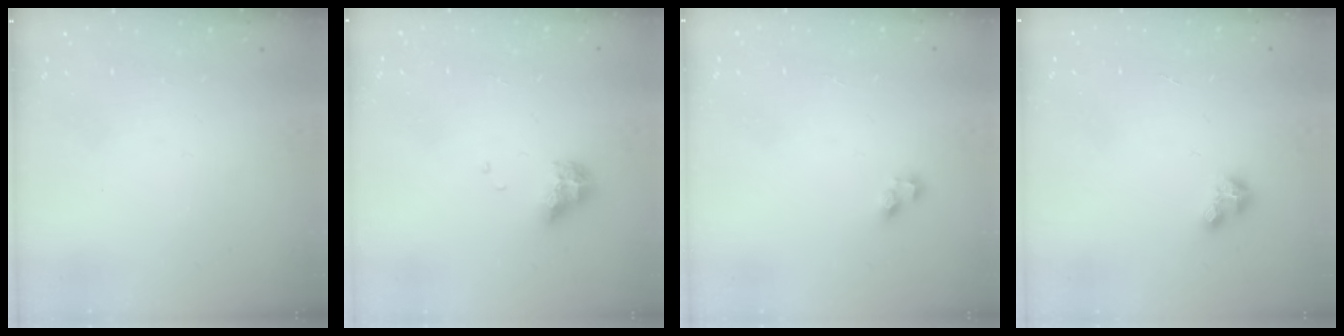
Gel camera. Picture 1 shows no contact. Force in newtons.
{"total": 7.7, "press": 7.7, "slide": 0.6}
{"total": 3.8, "press": 3.8, "slide": 0.2}
{"total": 2.8, "press": 2.8, "slide": 0.2}